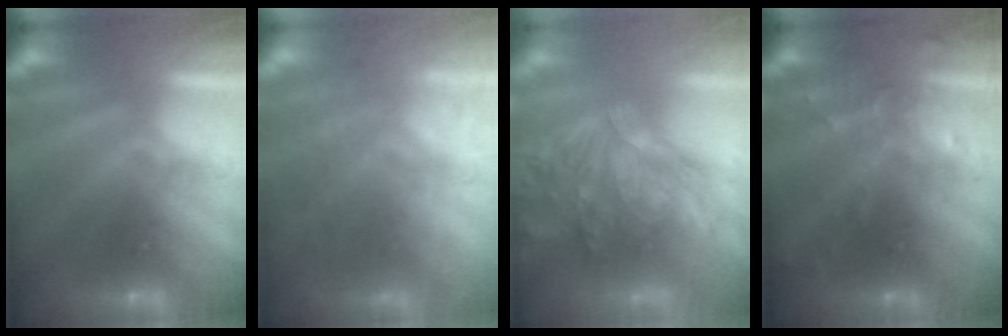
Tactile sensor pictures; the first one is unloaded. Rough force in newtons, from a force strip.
{"total": 7.6}
{"total": 8.8}
{"total": 2.8}